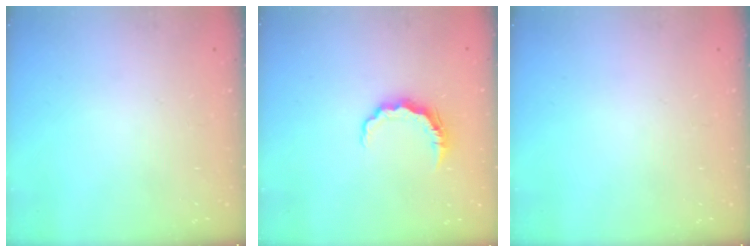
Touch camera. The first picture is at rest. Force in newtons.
{"total": 7.1, "press": 7.1, "slide": 0.5}
{"total": 0.0}